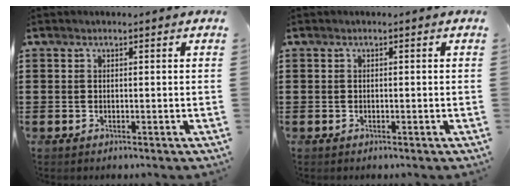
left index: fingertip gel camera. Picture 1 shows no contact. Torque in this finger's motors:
{"motor_torque": [-0.11, -0.02, -0.01, -0.01]}